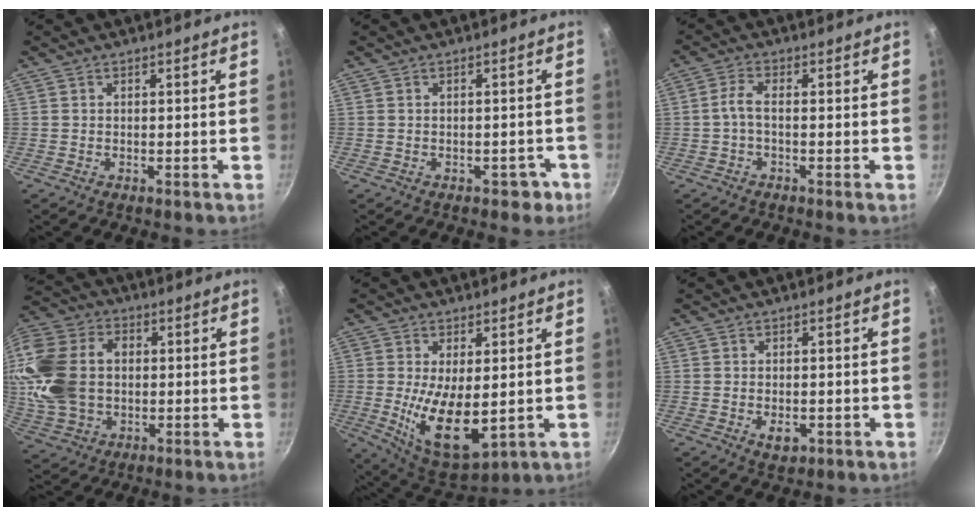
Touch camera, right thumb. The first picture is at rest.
{"total": 2.9, "force": [-1.4, 2.0, 1.5], "torque": [0.003, 0.022, -0.004]}
{"total": 3.0, "force": [-0.6, 1.2, 2.7], "torque": [-0.068, 0.013, -0.018]}
{"total": 18.6, "force": [1.0, 13.7, 12.5], "torque": [-0.238, 0.018, 0.021]}
{"total": 13.1, "force": [-0.6, 6.1, 11.6], "torque": [-0.190, -0.022, 0.007]}
{"total": 3.2, "force": [-0.9, 2.0, 2.3], "torque": [-0.029, 0.000, -0.007]}